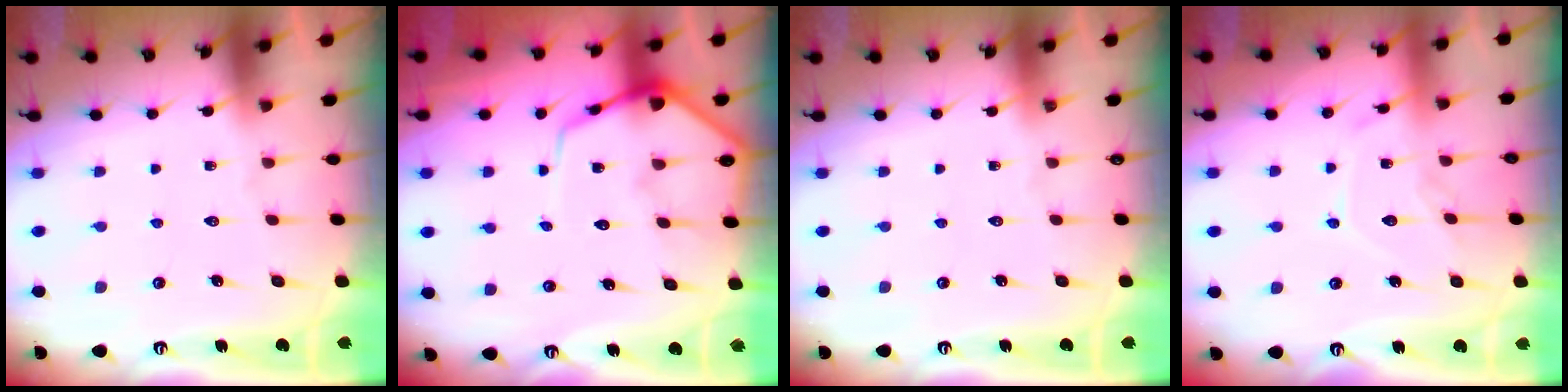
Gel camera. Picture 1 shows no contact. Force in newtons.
{"total": 8.5, "press": 8.5, "slide": 0.8}
{"total": 0.0}
{"total": 10.3, "press": 10.3, "slide": 0.1}